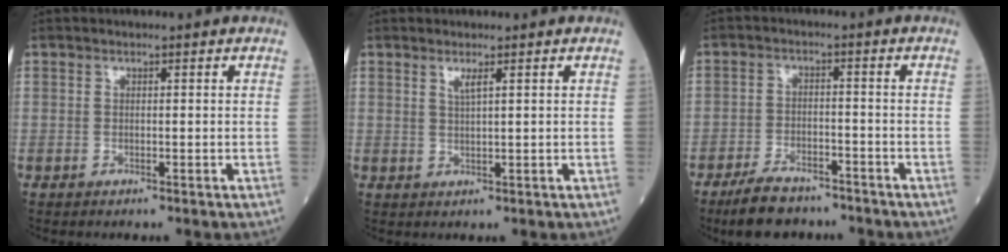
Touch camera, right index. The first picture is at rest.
{"total": 1.6, "force": [0.9, -0.1, 1.3], "torque": [-0.029, -0.004, 0.019]}
{"total": 7.9, "force": [-6.5, 2.8, 3.7], "torque": [-0.072, -0.010, -0.111]}